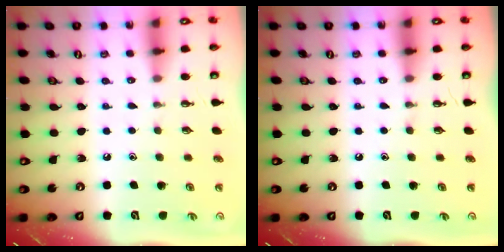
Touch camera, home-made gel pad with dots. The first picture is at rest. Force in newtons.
{"total": 0.0}